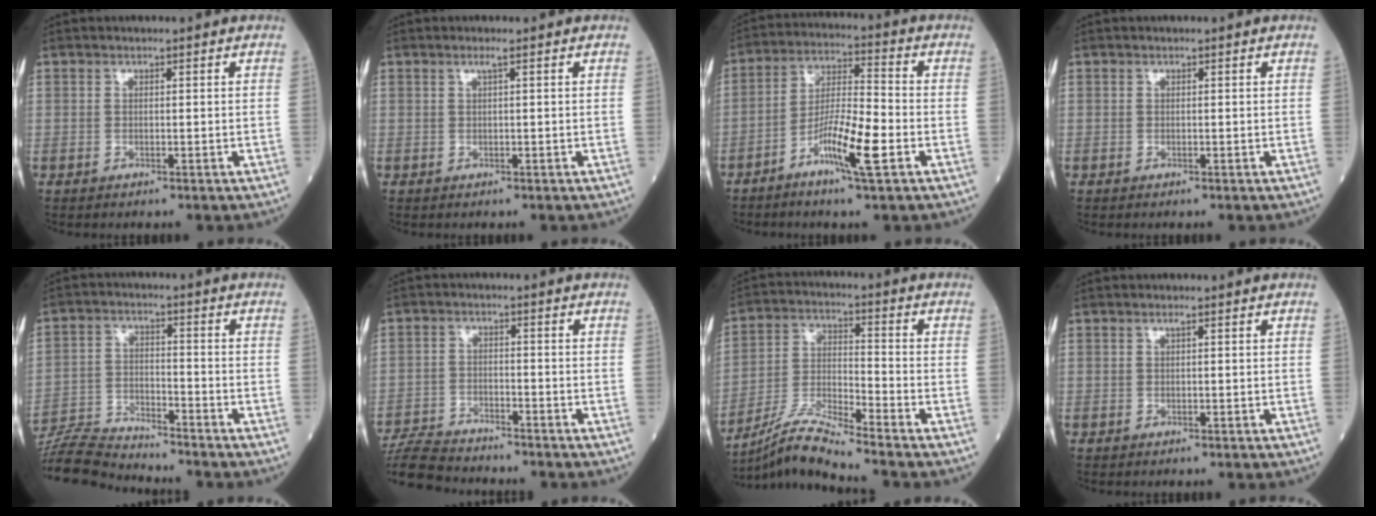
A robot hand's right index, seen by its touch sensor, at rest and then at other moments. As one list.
[{"total": 0.7, "force": [0.3, -0.2, 0.6], "torque": [-0.017, -0.001, 0.009]}, {"total": 9.5, "force": [-4.5, 0.7, 8.4], "torque": [-0.159, 0.001, -0.086]}, {"total": 0.0}, {"total": 9.0, "force": [-9.0, -0.2, 0.3], "torque": [-0.012, -0.002, -0.172]}, {"total": 8.8, "force": [-8.5, 1.2, 1.8], "torque": [-0.035, -0.010, -0.156]}, {"total": 9.0, "force": [-8.2, -1.8, 3.3], "torque": [-0.072, -0.012, -0.157]}, {"total": 0.0}]